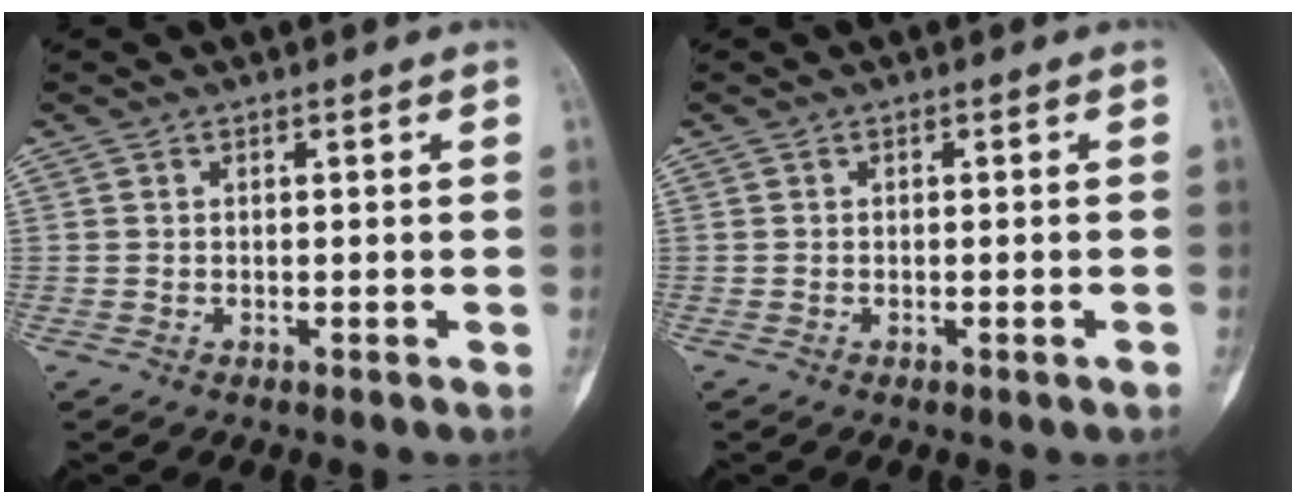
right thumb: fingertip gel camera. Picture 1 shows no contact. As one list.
[{"total": 1.2, "force": [-0.5, 0.2, 1.0], "torque": [-0.020, 0.005, -0.005]}]